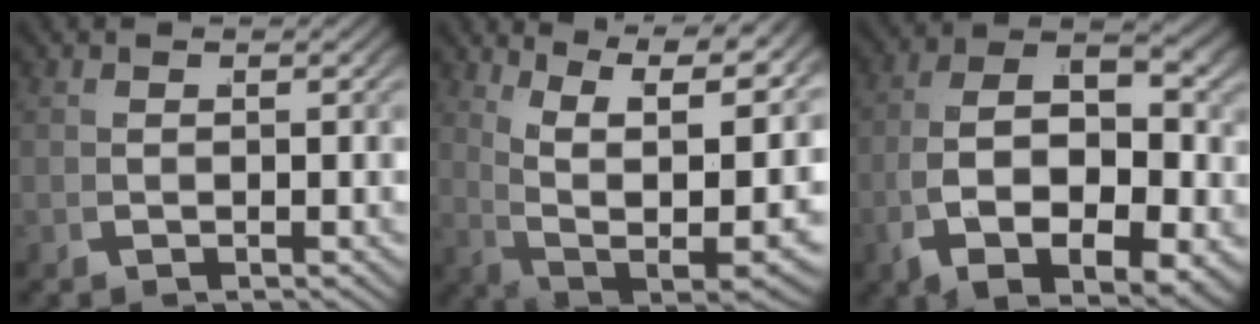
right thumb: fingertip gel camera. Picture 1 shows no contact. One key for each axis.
{"total": 16.2, "fx": 2.5, "fy": 10.2, "fz": 12.3, "tx": -0.205, "ty": -0.043, "tz": 0.059}
{"total": 12.3, "fx": -0.4, "fy": 7.2, "fz": 9.9, "tx": -0.180, "ty": -0.034, "tz": 0.007}